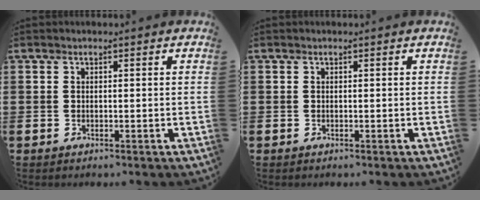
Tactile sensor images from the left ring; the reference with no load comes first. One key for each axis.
{"total": 0.0}